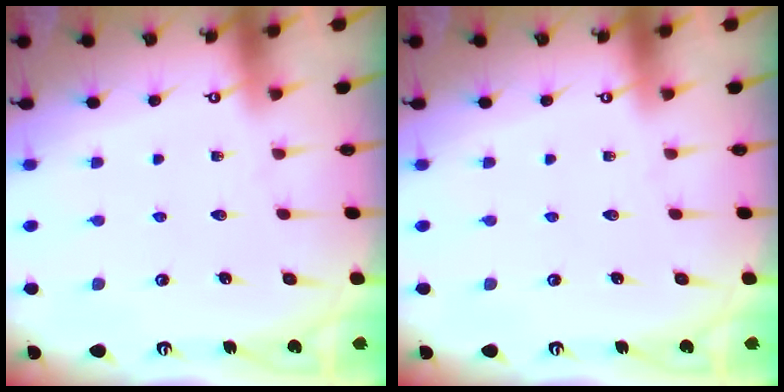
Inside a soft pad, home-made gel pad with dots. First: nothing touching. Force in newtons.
{"total": 0.0}